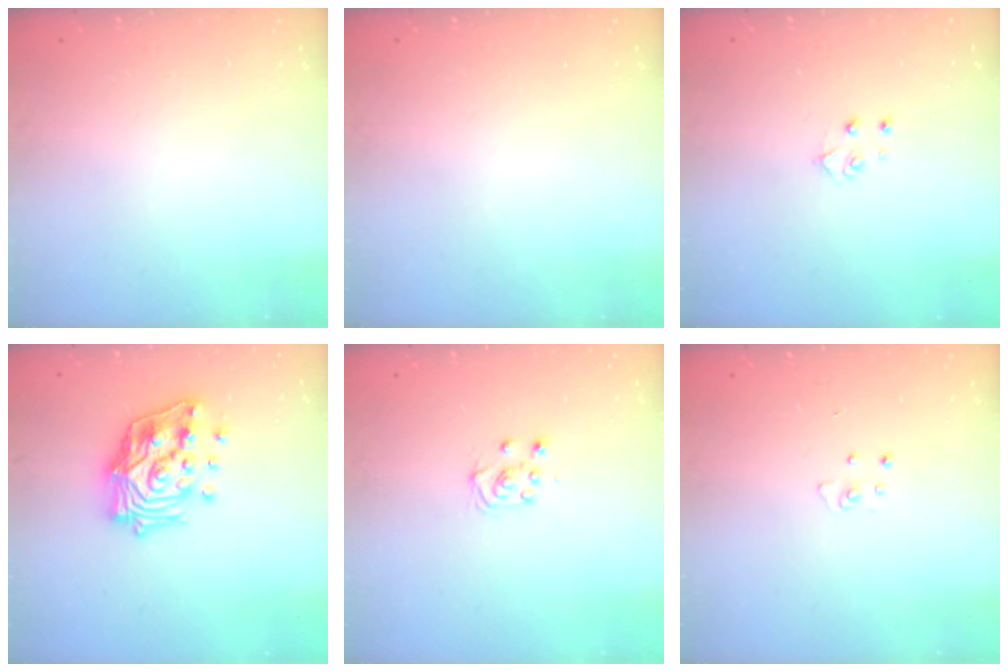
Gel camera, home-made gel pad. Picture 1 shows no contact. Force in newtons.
{"total": 0.0}
{"total": 3.9, "press": 3.9, "slide": 0.3}
{"total": 16.6, "press": 16.4, "slide": 2.7}
{"total": 5.0, "press": 4.9, "slide": 0.6}
{"total": 3.6, "press": 3.6, "slide": 0.3}